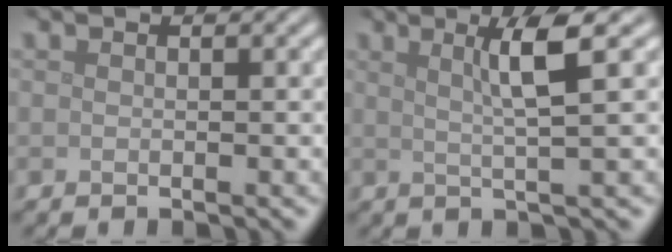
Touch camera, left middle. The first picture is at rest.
{"total": 3.8, "force": [1.2, 0.3, 3.6], "torque": [-0.058, 0.006, 0.021]}